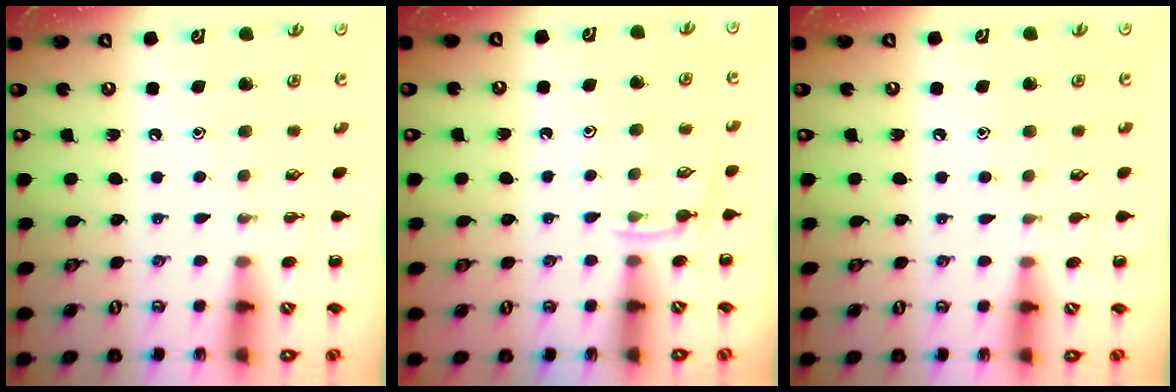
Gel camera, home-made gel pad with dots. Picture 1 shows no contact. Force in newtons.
{"total": 4.0, "press": 3.8, "slide": 1.3}
{"total": 5.2, "press": 4.9, "slide": 1.7}